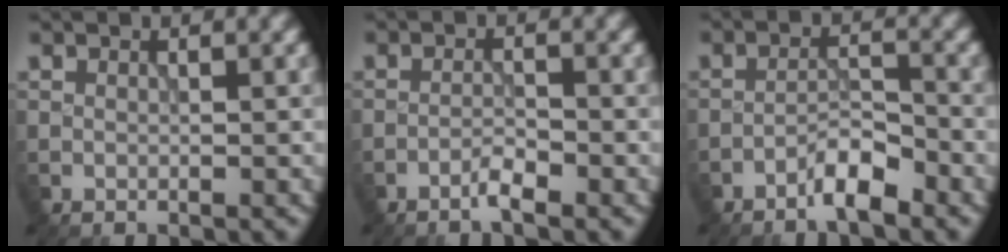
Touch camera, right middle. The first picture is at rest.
{"total": 1.5, "force": [-1.2, 0.1, 0.9], "torque": [-0.015, 0.005, -0.027]}
{"total": 3.0, "force": [-2.3, 0.5, 1.9], "torque": [-0.032, 0.010, -0.046]}